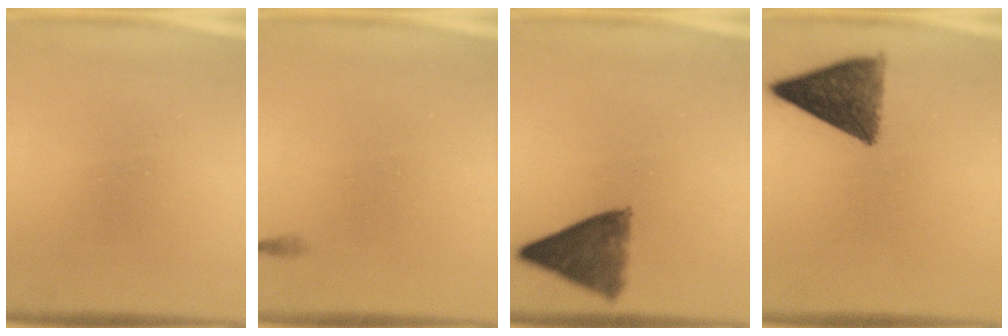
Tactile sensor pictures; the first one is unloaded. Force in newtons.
{"total": 0.5}
{"total": 8.1}
{"total": 9.8}